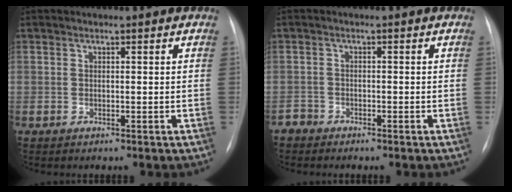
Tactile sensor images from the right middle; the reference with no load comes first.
{"total": 1.5, "force": [-1.2, 0.6, -0.5], "torque": [0.010, 0.000, -0.026]}